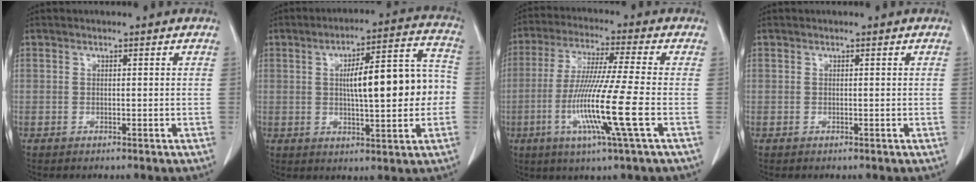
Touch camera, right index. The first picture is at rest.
{"total": 14.1, "force": [-0.1, 3.2, 13.7], "torque": [-0.198, 0.035, 0.003]}
{"total": 13.3, "force": [-3.8, -1.3, 12.7], "torque": [-0.253, -0.027, -0.078]}
{"total": 0.0}